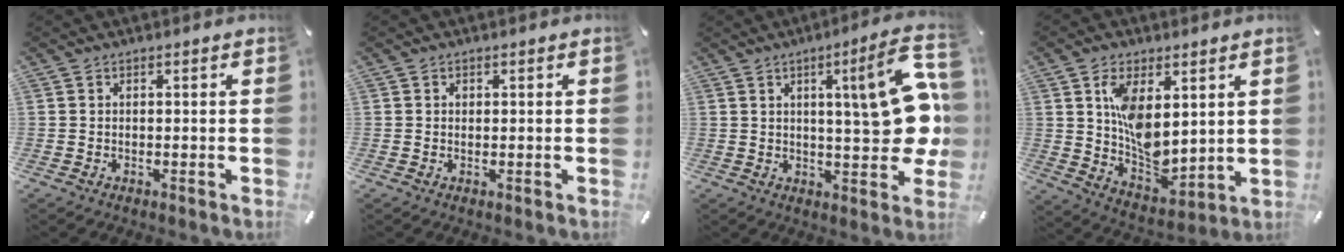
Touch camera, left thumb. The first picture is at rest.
{"total": 0.7, "force": [0.1, 0.6, 0.3], "torque": [0.000, 0.000, 0.000]}
{"total": 20.2, "force": [3.7, 5.5, 19.1], "torque": [-0.246, -0.023, 0.049]}
{"total": 11.1, "force": [3.2, 7.1, 7.9], "torque": [-0.143, -0.020, 0.062]}